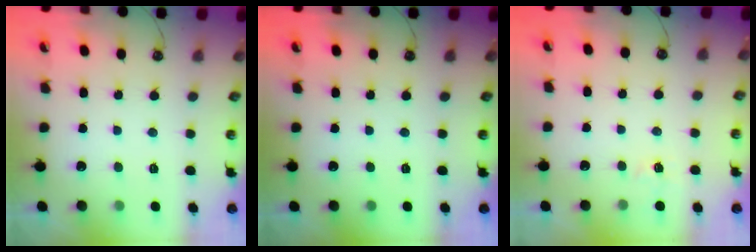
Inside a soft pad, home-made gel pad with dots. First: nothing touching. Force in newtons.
{"total": 0.0}
{"total": 2.6, "press": 2.6, "slide": 0.4}